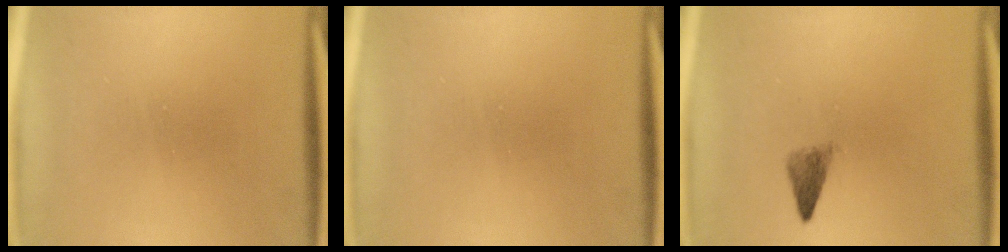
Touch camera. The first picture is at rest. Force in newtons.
{"total": 0.0}
{"total": 2.1}